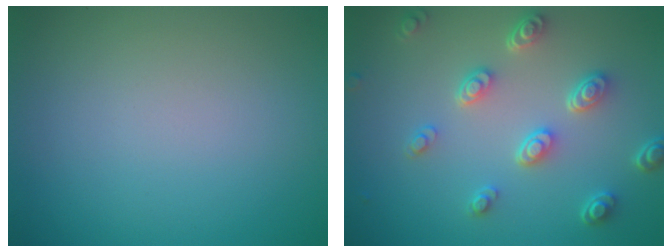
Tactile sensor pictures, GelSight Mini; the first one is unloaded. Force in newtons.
{"total": 4.5, "press": 3.4, "slide": 3.0}